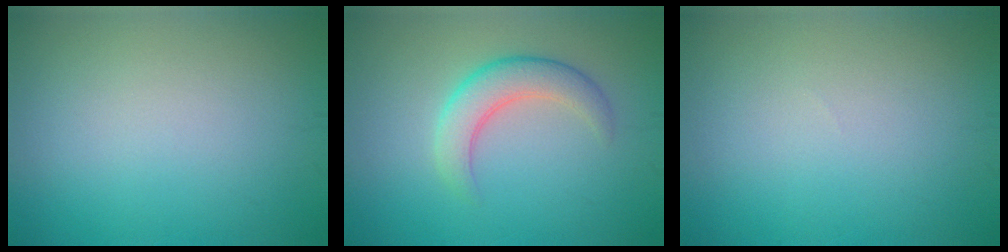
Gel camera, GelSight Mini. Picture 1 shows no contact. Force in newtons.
{"total": 3.7, "press": 3.7, "slide": 0.3}
{"total": 0.0}